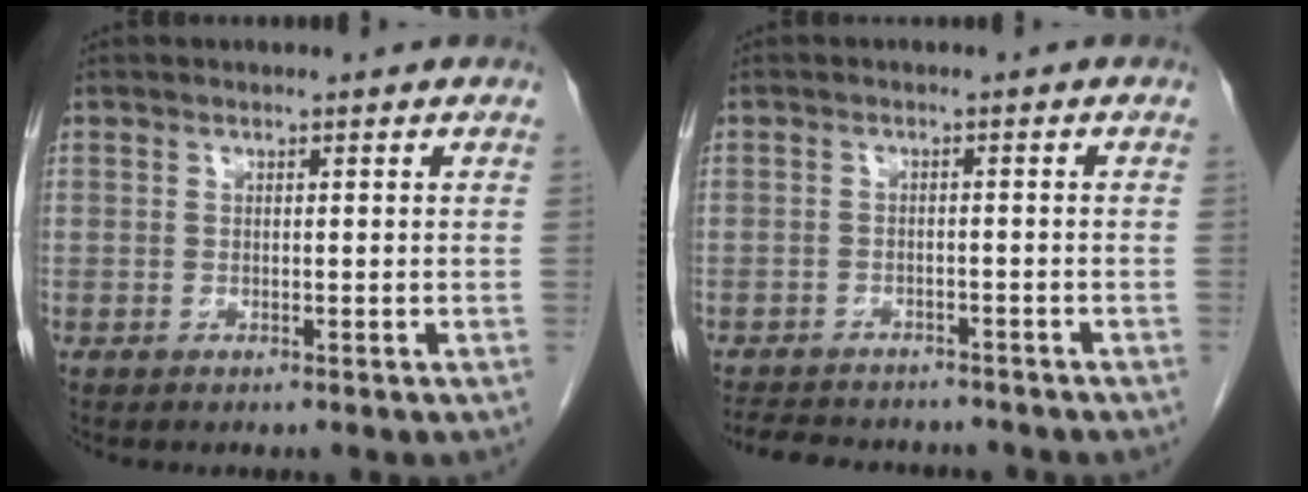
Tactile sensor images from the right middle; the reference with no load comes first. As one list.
[{"total": 11.0, "force": [-9.7, 3.7, 3.5], "torque": [-0.073, 0.003, -0.127]}]